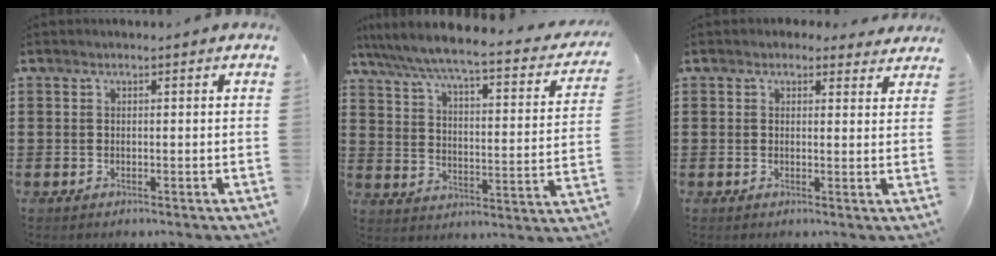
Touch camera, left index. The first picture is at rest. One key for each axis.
{"total": 5.5, "fx": 4.7, "fy": 0.1, "fz": 2.8, "tx": -0.077, "ty": -0.041, "tz": 0.073}
{"total": 2.0, "fx": 1.8, "fy": 0.8, "fz": 0.3, "tx": -0.005, "ty": -0.002, "tz": 0.032}